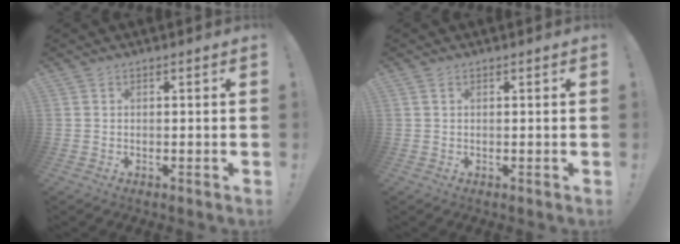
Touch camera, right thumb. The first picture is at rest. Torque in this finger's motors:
{"motor_torque": [-0.03, -0.26, 0.13, -0.09, 0.07]}